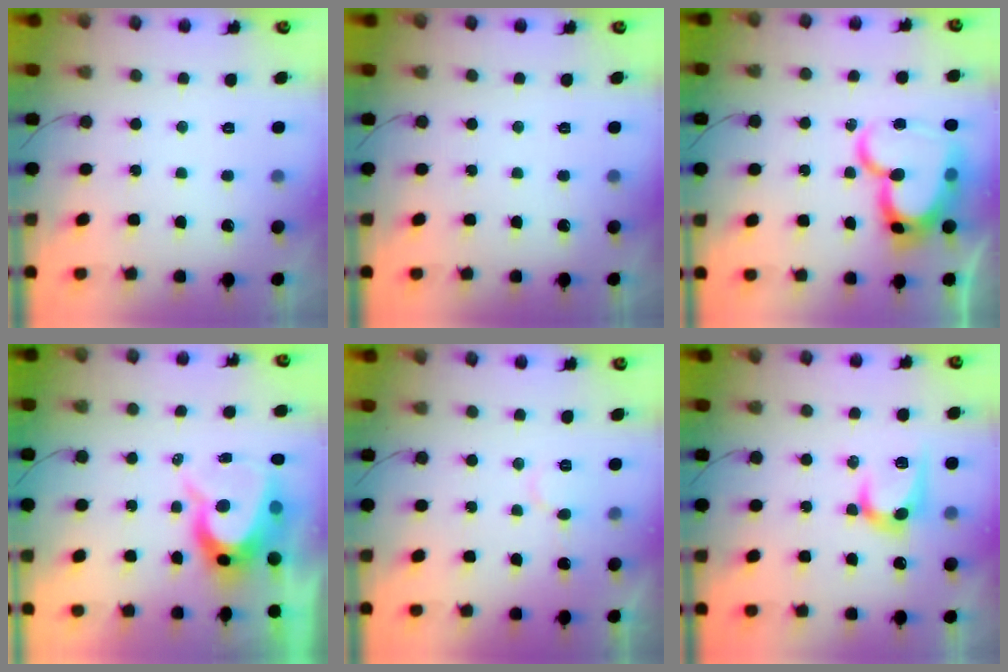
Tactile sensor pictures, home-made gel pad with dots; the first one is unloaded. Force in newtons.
{"total": 0.0}
{"total": 21.0, "press": 20.9, "slide": 2.2}
{"total": 9.7, "press": 9.6, "slide": 0.8}
{"total": 4.3, "press": 4.3, "slide": 0.5}
{"total": 10.4, "press": 10.4, "slide": 0.4}